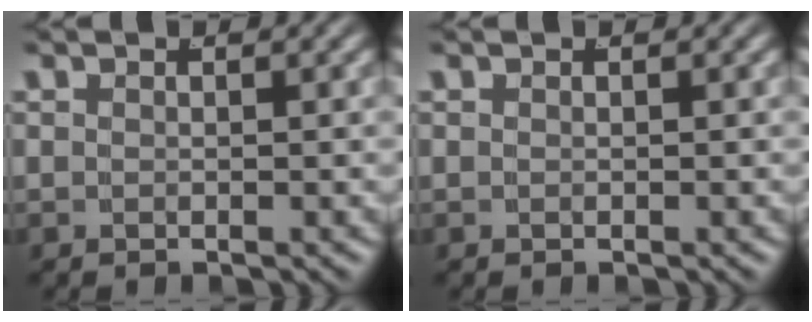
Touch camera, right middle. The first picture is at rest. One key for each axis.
{"total": 0.0}